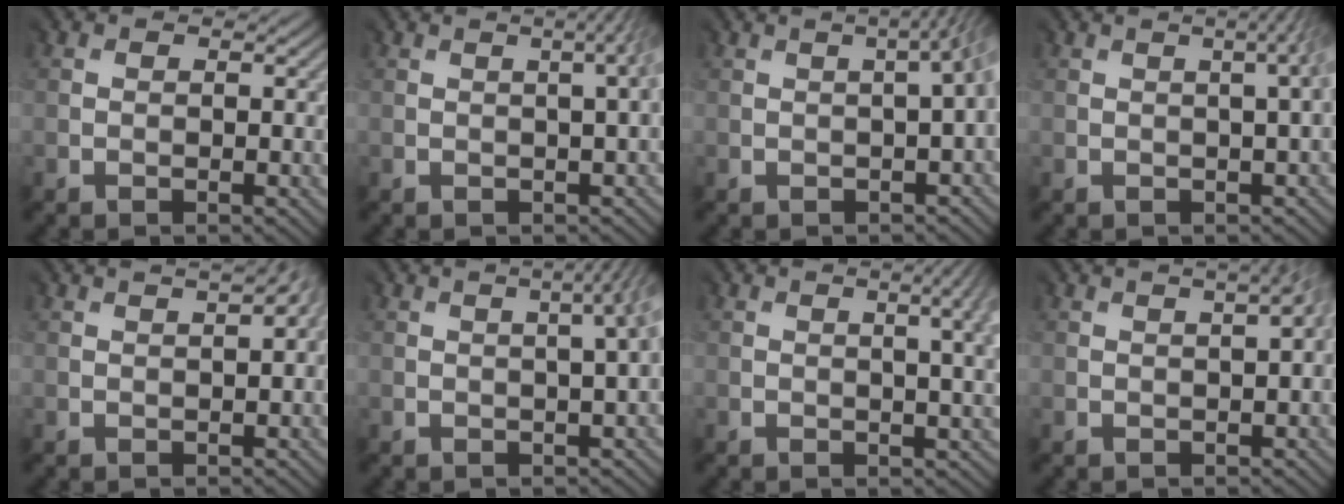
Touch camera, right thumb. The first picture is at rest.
{"total": 3.4, "force": [1.1, 1.0, 3.1], "torque": [-0.015, 0.031, -0.006]}
{"total": 4.4, "force": [0.0, 1.1, 4.2], "torque": [-0.017, 0.024, -0.012]}
{"total": 3.7, "force": [1.1, 1.2, 3.4], "torque": [-0.017, 0.033, -0.005]}
{"total": 2.7, "force": [1.1, 0.7, 2.4], "torque": [-0.008, 0.021, 0.001]}
{"total": 5.1, "force": [0.7, 1.6, 4.8], "torque": [-0.023, 0.040, -0.012]}
{"total": 6.1, "force": [1.6, 2.2, 5.4], "torque": [-0.029, 0.028, 0.001]}
{"total": 3.4, "force": [0.9, 1.0, 3.2], "torque": [-0.016, 0.025, -0.004]}